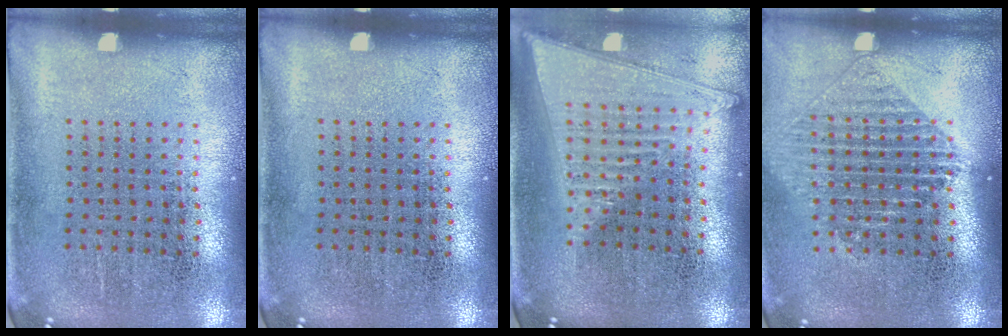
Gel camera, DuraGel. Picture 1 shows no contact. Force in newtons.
{"total": 0.0}
{"total": 1.8, "press": 1.6, "slide": 0.7}
{"total": 1.2, "press": 1.1, "slide": 0.5}